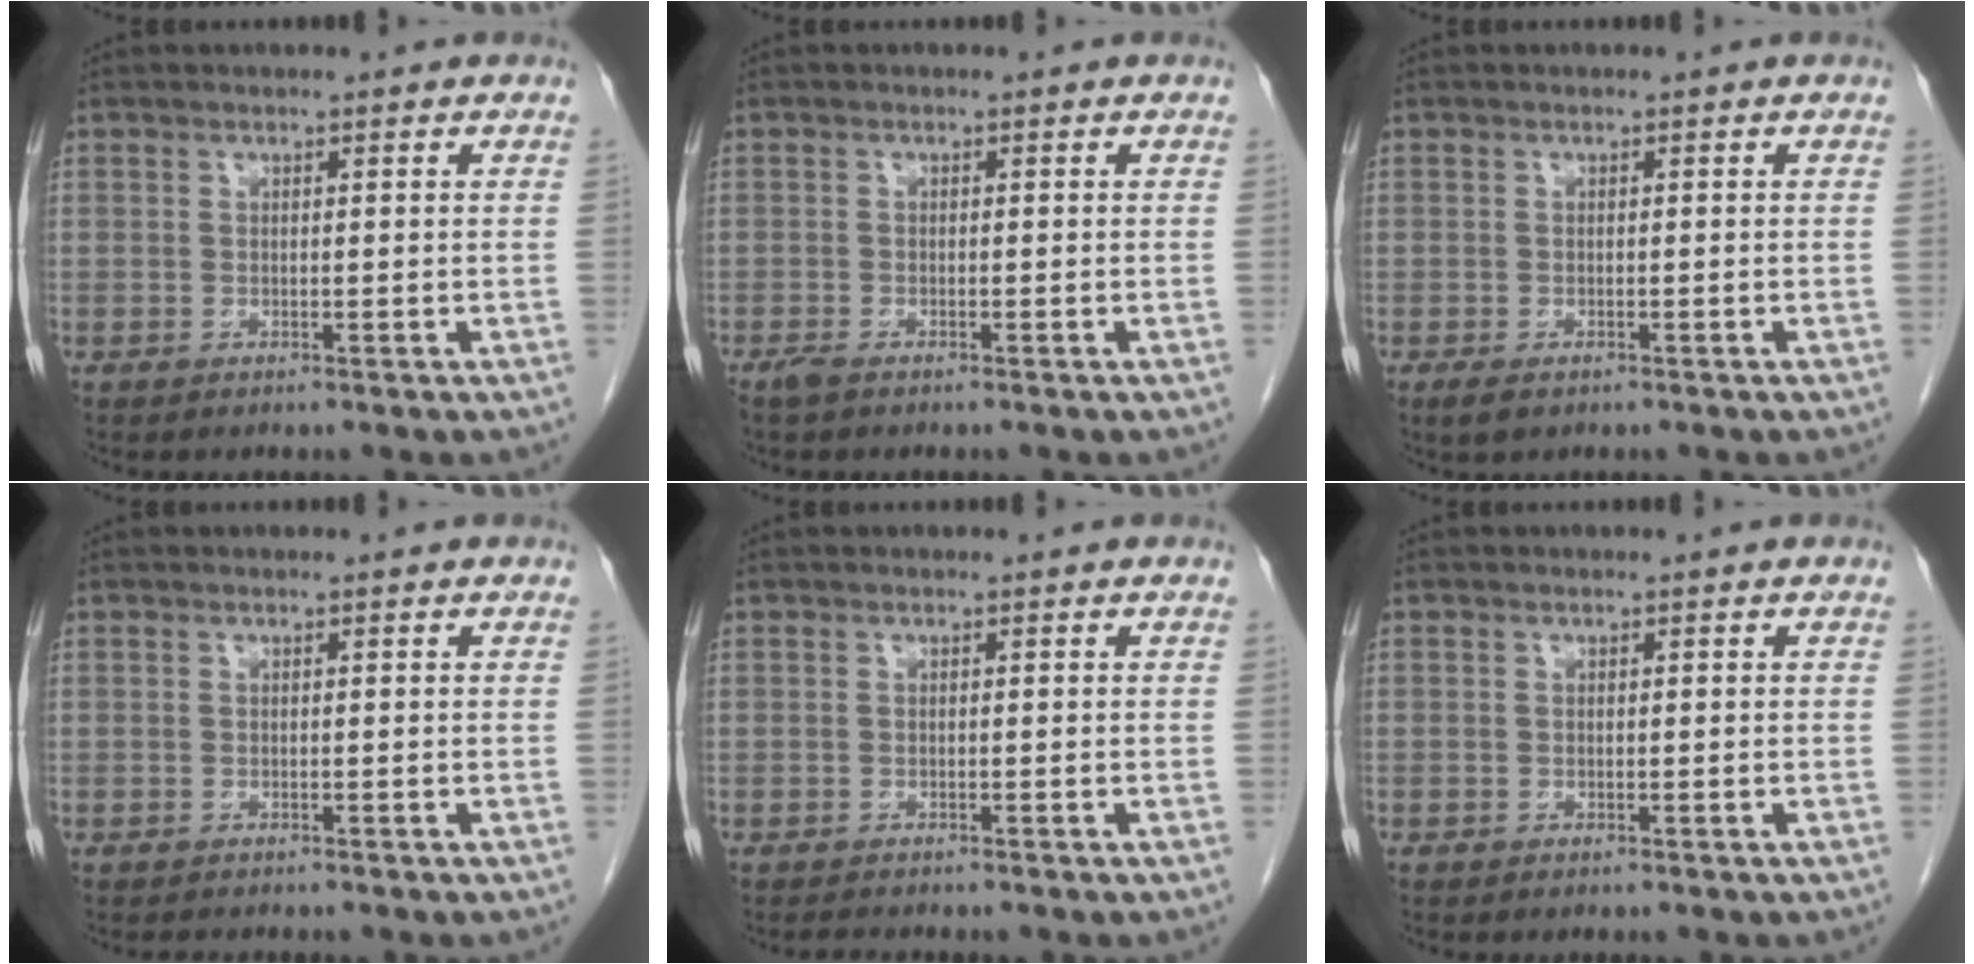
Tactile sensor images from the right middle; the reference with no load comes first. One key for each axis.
{"total": 1.4, "fx": -1.1, "fy": 0.4, "fz": 0.7, "tx": -0.021, "ty": -0.004, "tz": -0.020}
{"total": 1.8, "fx": -1.1, "fy": 0.9, "fz": 1.1, "tx": -0.026, "ty": -0.003, "tz": -0.011}
{"total": 1.4, "fx": -1.3, "fy": 0.2, "fz": 0.4, "tx": -0.012, "ty": -0.006, "tz": -0.016}
{"total": 1.3, "fx": -1.3, "fy": 0.0, "fz": 0.3, "tx": -0.014, "ty": -0.008, "tz": -0.019}
{"total": 0.0}